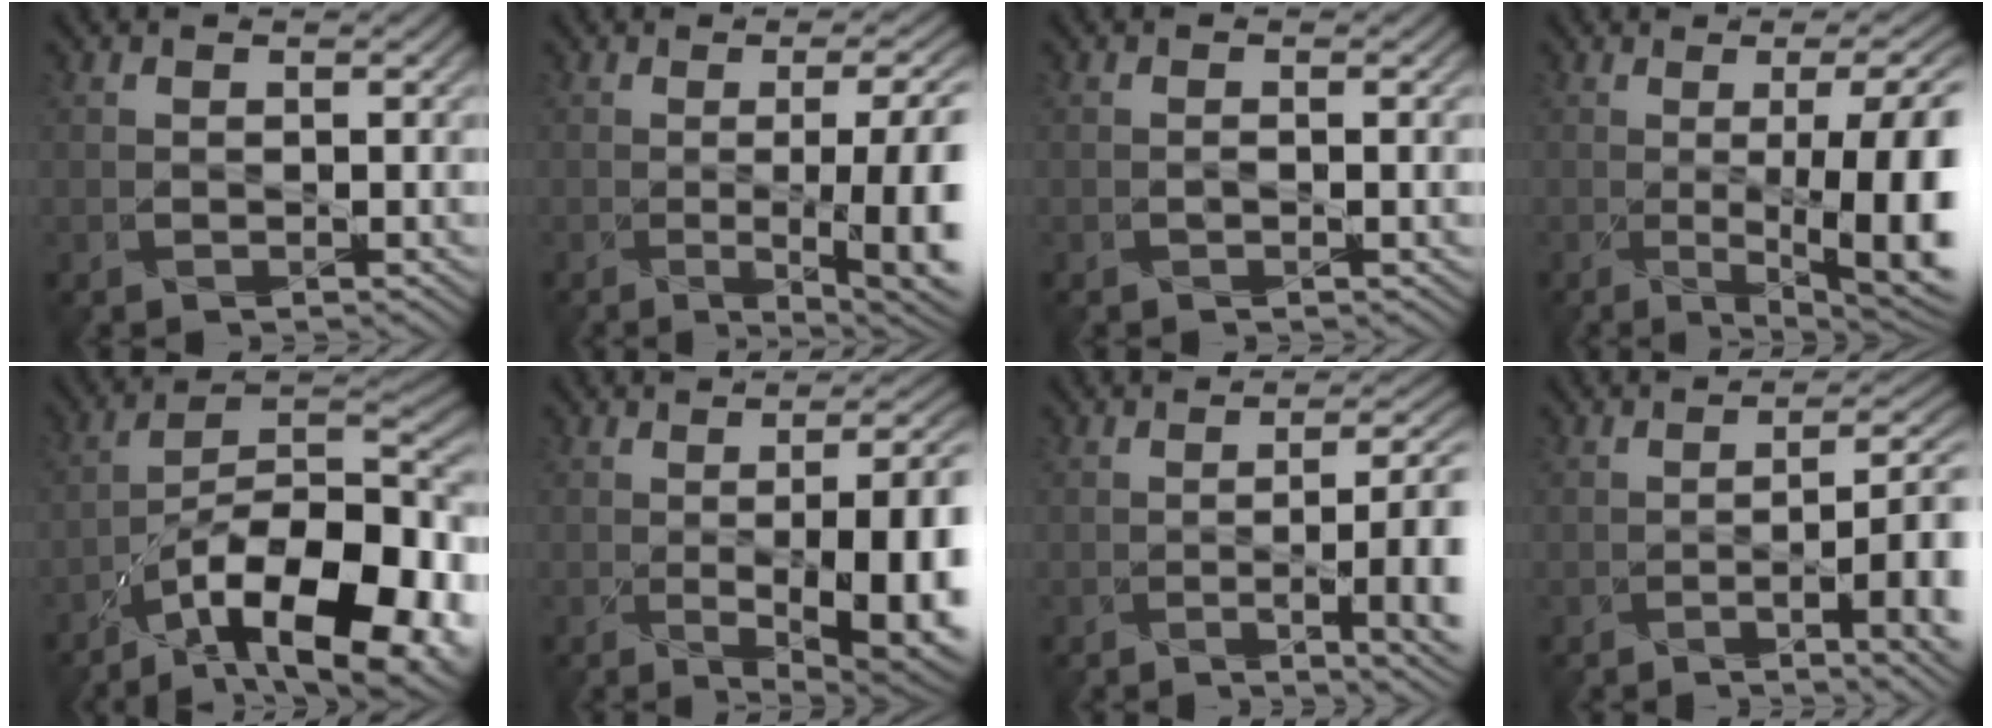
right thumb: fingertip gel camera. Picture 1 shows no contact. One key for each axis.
{"total": 14.9, "fx": -2.9, "fy": 5.1, "fz": 13.8, "tx": -0.150, "ty": 0.000, "tz": -0.036}
{"total": 1.3, "fx": -0.6, "fy": 0.2, "fz": 1.1, "tx": -0.025, "ty": 0.001, "tz": -0.014}
{"total": 16.0, "fx": -1.9, "fy": 5.4, "fz": 14.9, "tx": -0.183, "ty": 0.000, "tz": -0.020}
{"total": 19.1, "fx": -12.7, "fy": 6.9, "fz": 12.6, "tx": -0.178, "ty": -0.022, "tz": -0.202}
{"total": 15.9, "fx": -3.2, "fy": 6.3, "fz": 14.2, "tx": -0.176, "ty": -0.017, "tz": -0.029}
{"total": 11.1, "fx": -2.7, "fy": 3.6, "fz": 10.1, "tx": -0.106, "ty": 0.009, "tz": -0.043}
{"total": 10.5, "fx": -3.5, "fy": 3.2, "fz": 9.3, "tx": -0.114, "ty": 0.006, "tz": -0.053}